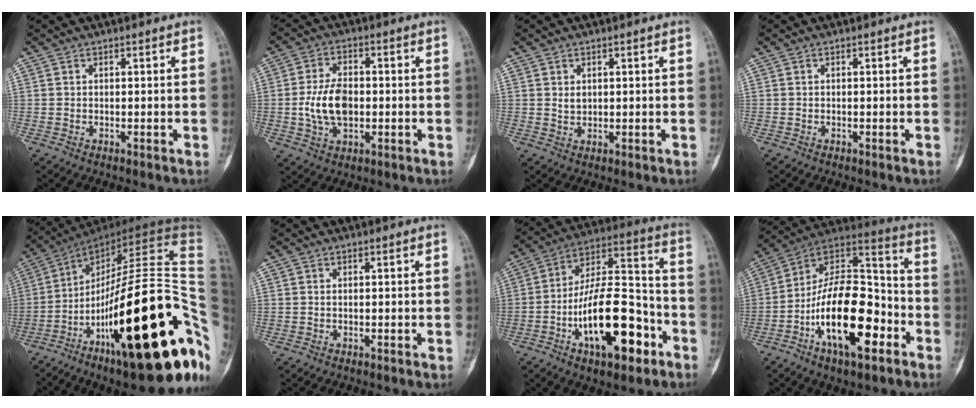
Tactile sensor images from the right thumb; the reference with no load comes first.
{"total": 9.2, "force": [-0.8, 5.7, 7.2], "torque": [-0.130, 0.007, -0.013]}
{"total": 1.7, "force": [0.5, 1.2, 1.0], "torque": [-0.013, -0.005, 0.014]}
{"total": 0.0}
{"total": 40.1, "force": [-11.2, 11.1, 36.8], "torque": [-0.474, 0.065, -0.172]}
{"total": 0.0}
{"total": 21.0, "force": [-8.1, 9.0, 17.1], "torque": [-0.265, 0.061, -0.129]}
{"total": 19.3, "force": [-7.0, 8.8, 15.8], "torque": [-0.251, 0.050, -0.118]}